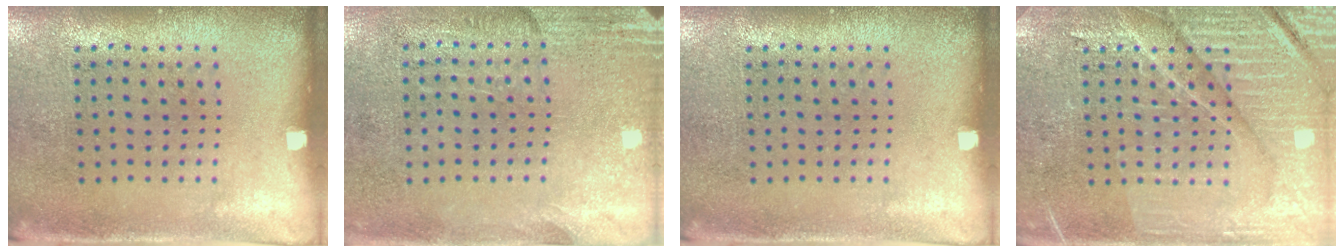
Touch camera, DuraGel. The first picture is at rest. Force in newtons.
{"total": 2.8, "press": 2.4, "slide": 1.4}
{"total": 0.0}
{"total": 6.4, "press": 6.3, "slide": 0.8}